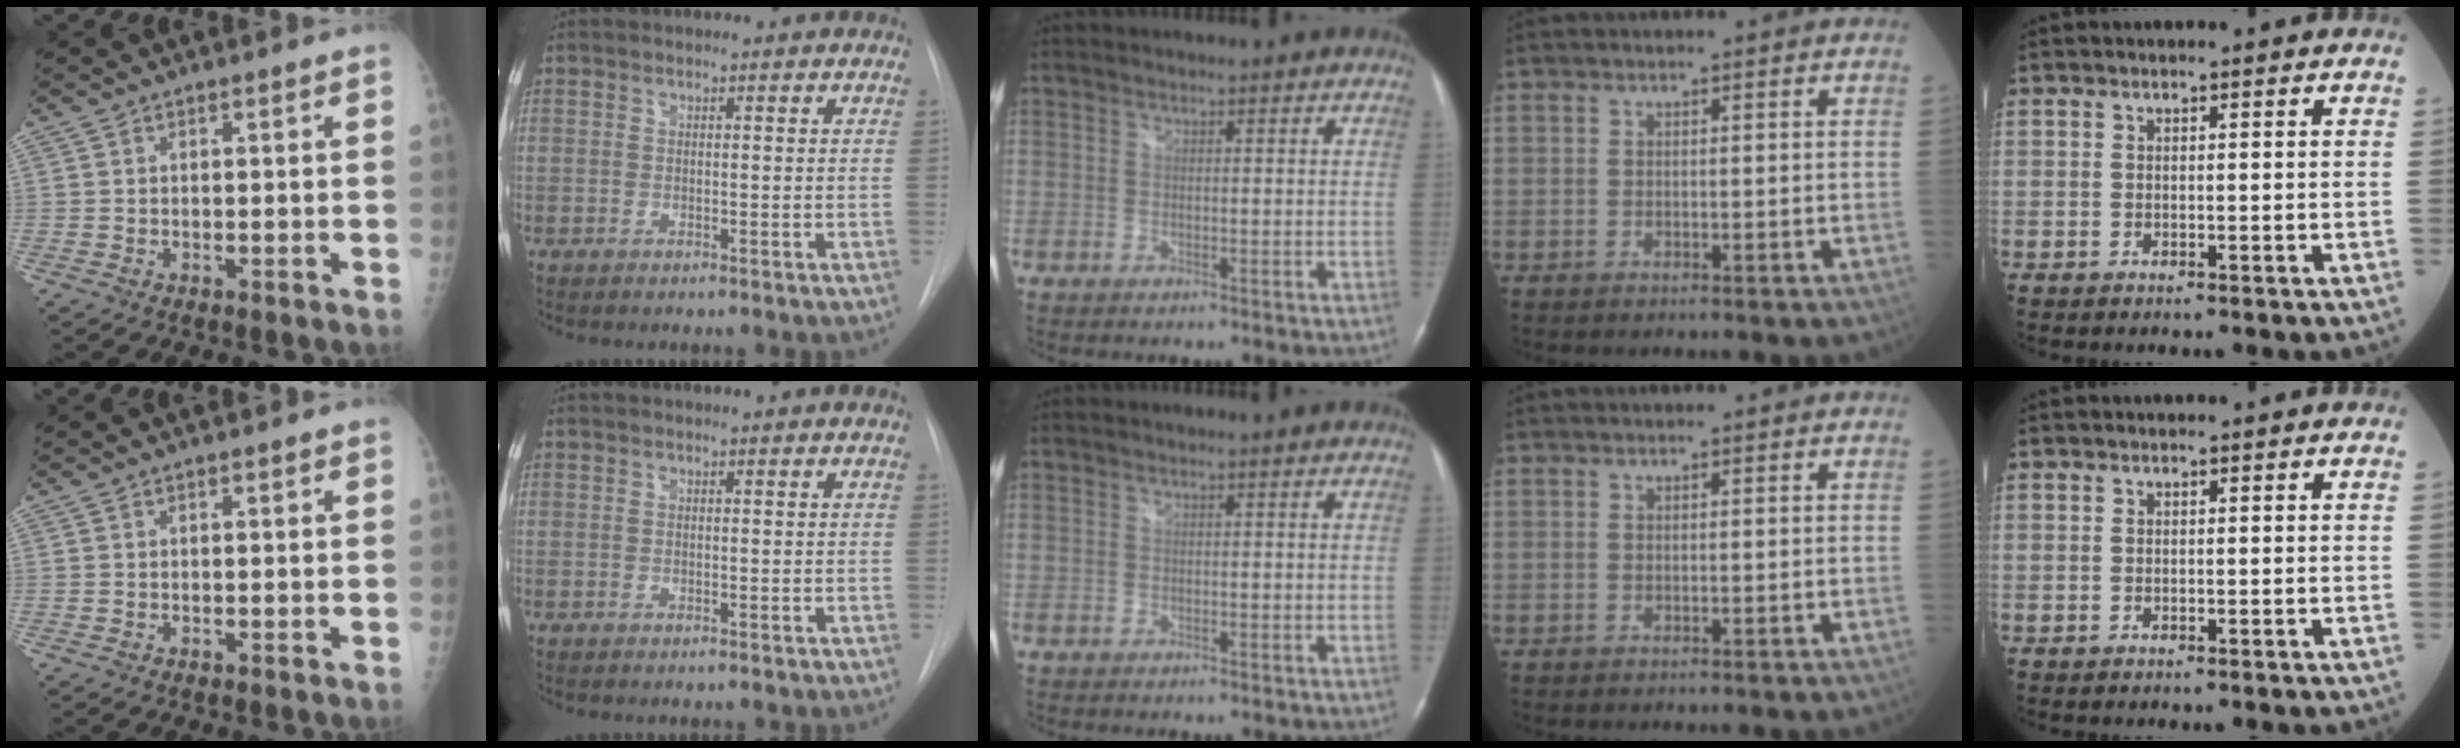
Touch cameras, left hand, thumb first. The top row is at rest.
{}